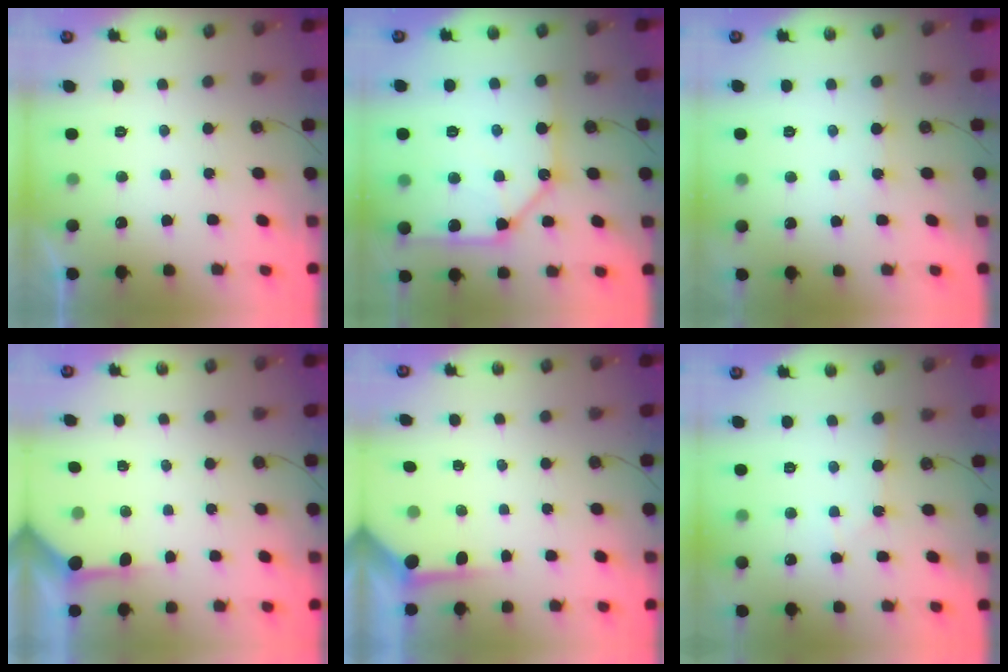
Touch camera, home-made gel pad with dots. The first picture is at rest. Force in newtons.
{"total": 17.5, "press": 17.3, "slide": 2.3}
{"total": 3.1, "press": 3.0, "slide": 0.5}
{"total": 3.9, "press": 3.9, "slide": 0.4}
{"total": 3.6, "press": 3.6, "slide": 0.5}
{"total": 2.3, "press": 2.3, "slide": 0.4}